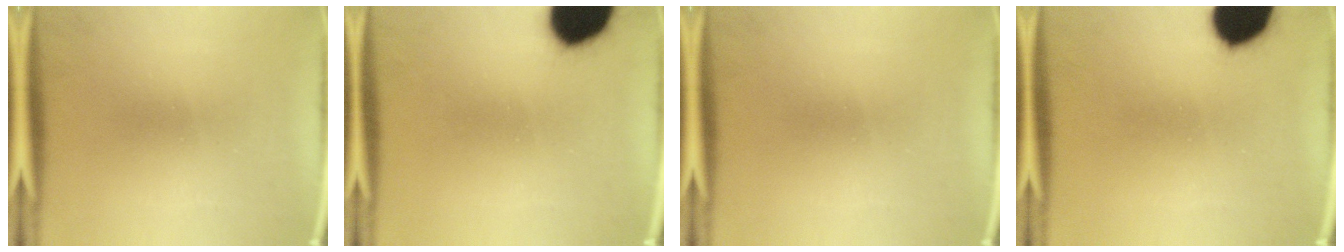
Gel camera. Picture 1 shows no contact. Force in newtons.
{"total": 18.1}
{"total": 0.0}
{"total": 16.0}